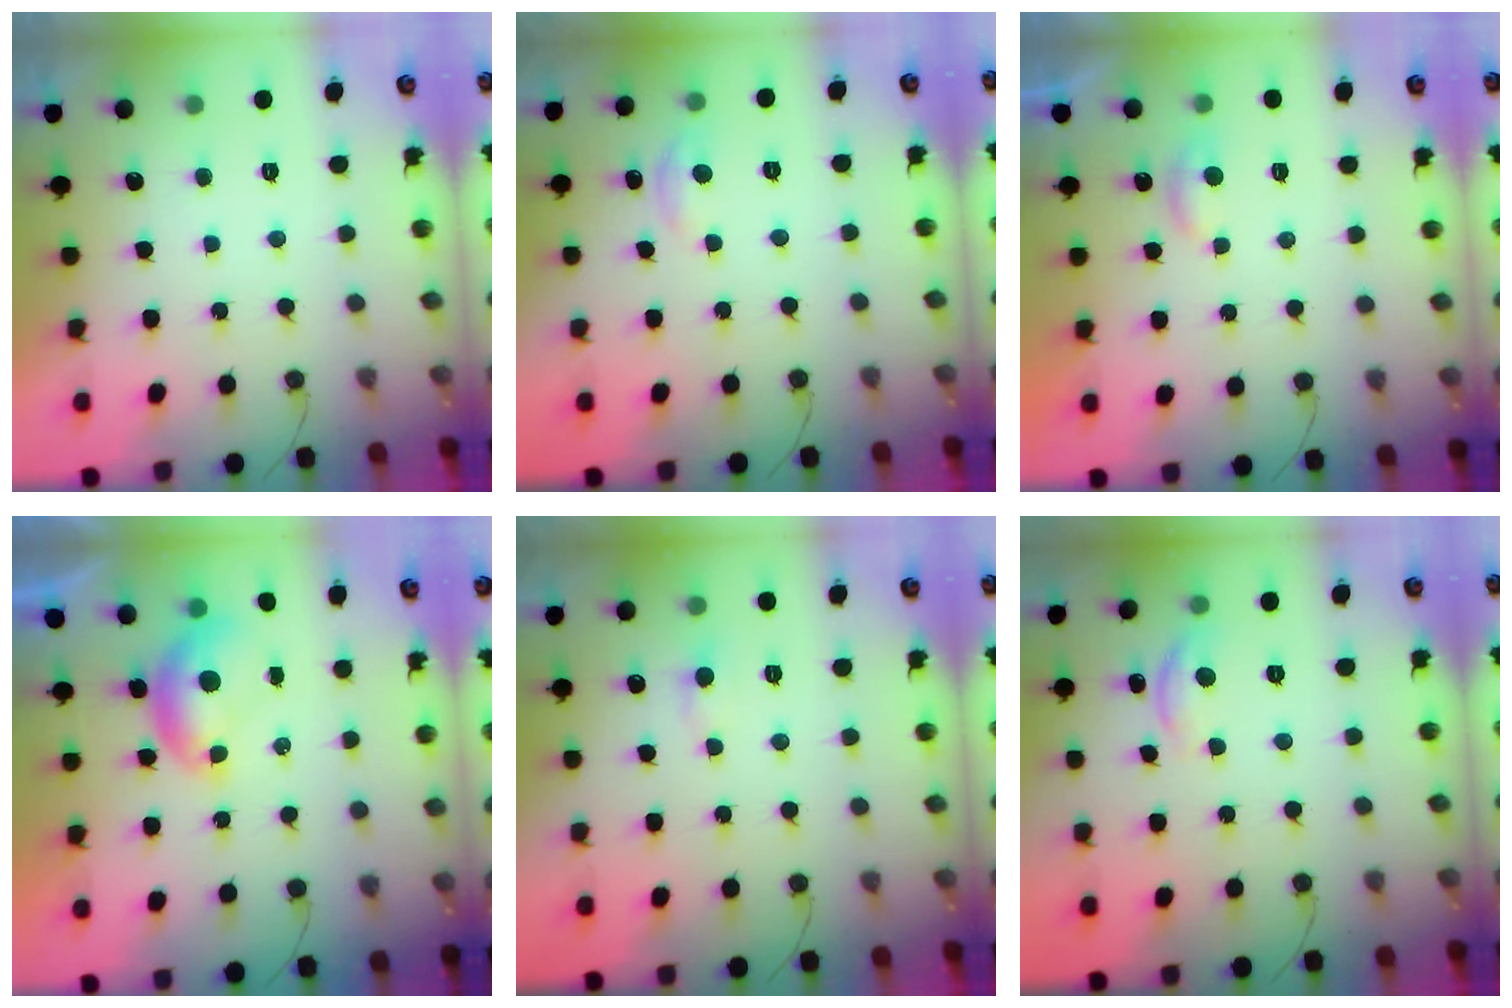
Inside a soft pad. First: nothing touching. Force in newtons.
{"total": 3.8, "press": 3.7, "slide": 0.5}
{"total": 3.5, "press": 3.4, "slide": 0.3}
{"total": 6.5, "press": 6.5, "slide": 0.8}
{"total": 3.5, "press": 3.5, "slide": 0.4}
{"total": 6.5, "press": 6.5, "slide": 0.7}